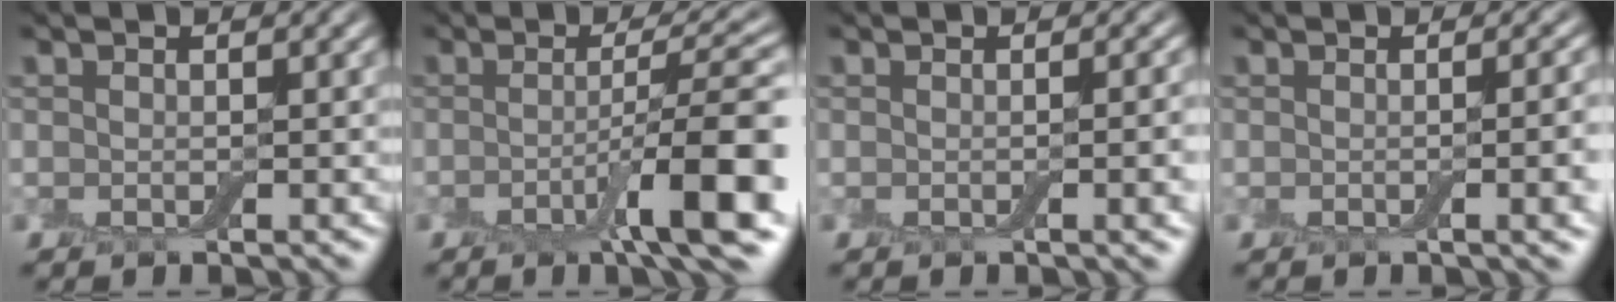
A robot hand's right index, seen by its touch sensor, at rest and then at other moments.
{"total": 8.2, "force": [-2.1, 1.3, 7.8], "torque": [-0.109, 0.003, -0.040]}
{"total": 3.5, "force": [-0.4, 1.2, 3.3], "torque": [-0.023, 0.004, -0.006]}
{"total": 4.8, "force": [-0.5, 1.8, 4.4], "torque": [-0.031, 0.002, -0.007]}